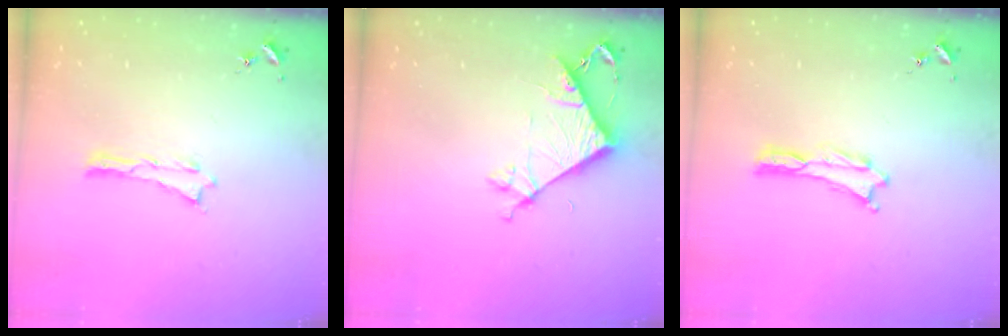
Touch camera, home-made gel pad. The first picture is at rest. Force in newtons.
{"total": 7.2, "press": 7.2, "slide": 0.4}
{"total": 0.0}